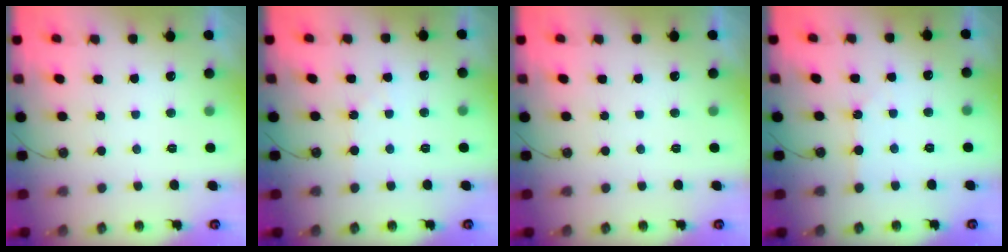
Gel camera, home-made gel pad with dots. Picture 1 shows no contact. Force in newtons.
{"total": 4.1, "press": 4.1, "slide": 0.7}
{"total": 0.0}
{"total": 2.3, "press": 2.3, "slide": 0.3}